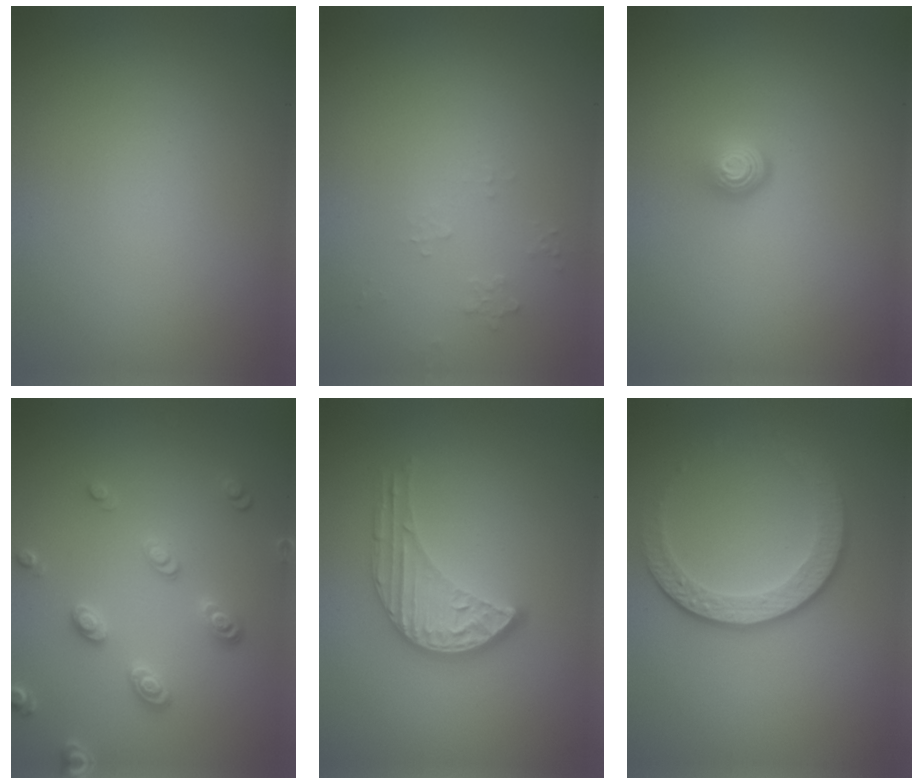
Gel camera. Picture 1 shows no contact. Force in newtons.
{"total": 0.6, "press": 0.4, "slide": 0.5}
{"total": 1.7, "press": 1.1, "slide": 1.3}
{"total": 2.9, "press": 2.7, "slide": 1.1}
{"total": 3.4, "press": 3.2, "slide": 1.0}
{"total": 4.0, "press": 3.1, "slide": 2.5}